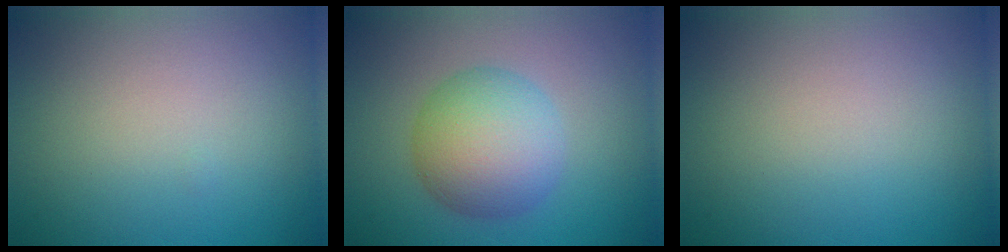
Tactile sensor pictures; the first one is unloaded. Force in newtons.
{"total": 6.1, "press": 6.1, "slide": 0.1}
{"total": 0.0}